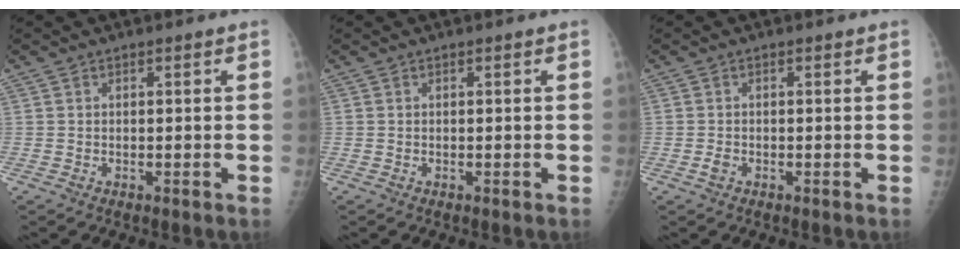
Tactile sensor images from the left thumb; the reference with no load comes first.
{"total": 0.0}
{"total": 1.0, "force": [-0.4, 0.7, 0.7], "torque": [-0.015, -0.001, -0.008]}